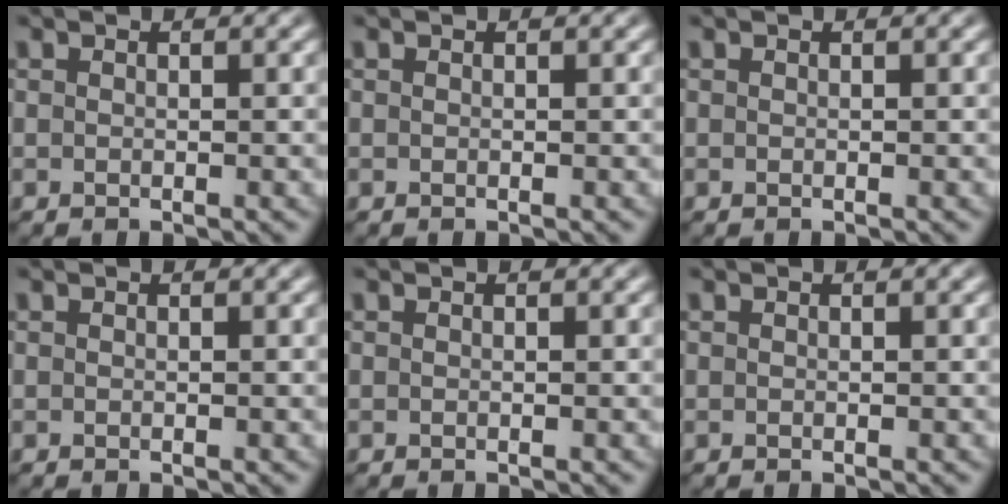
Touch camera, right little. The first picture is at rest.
{"total": 0.0}
{"total": 0.0}
{"total": 0.0}
{"total": 0.0}
{"total": 0.0}